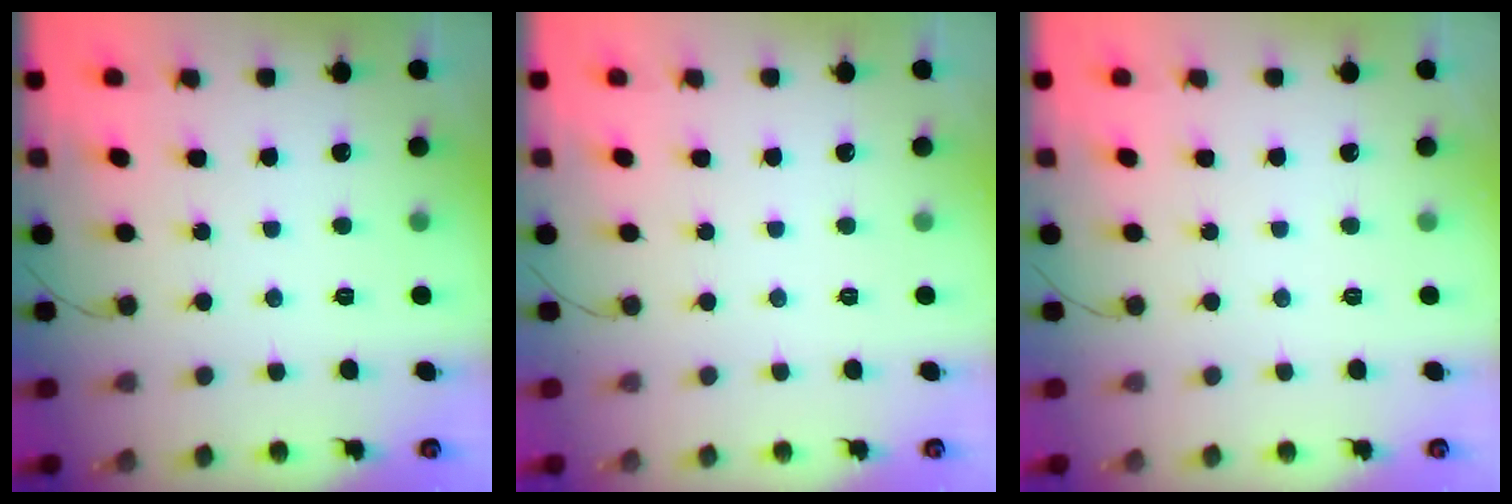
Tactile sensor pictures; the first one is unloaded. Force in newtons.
{"total": 0.0}
{"total": 0.0}